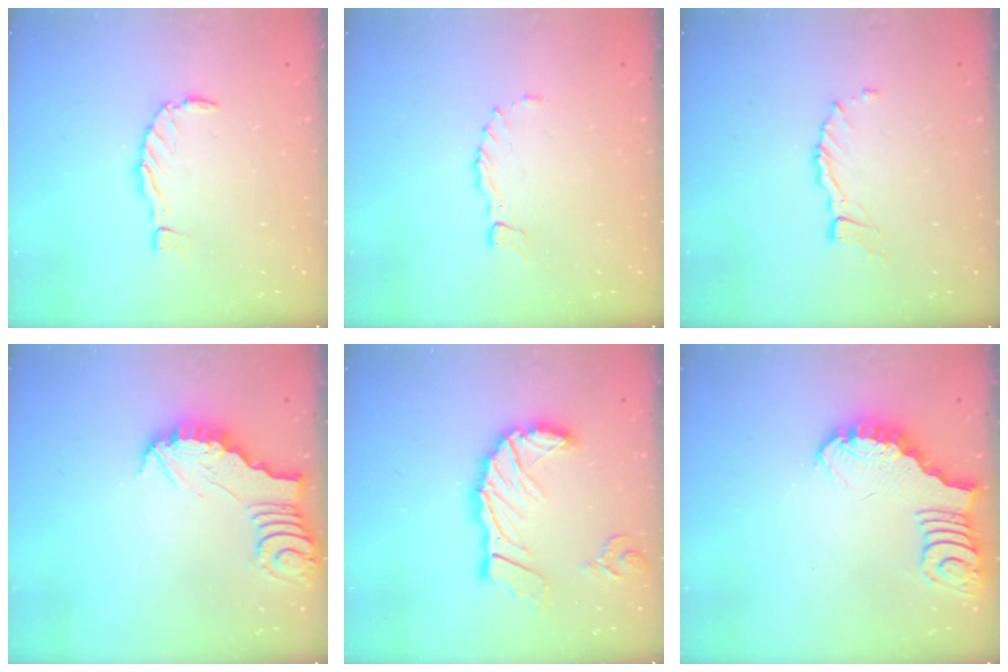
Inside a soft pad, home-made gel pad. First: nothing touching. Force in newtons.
{"total": 1.0, "press": 1.0, "slide": 0.3}
{"total": 6.2, "press": 6.2, "slide": 0.1}
{"total": 3.3, "press": 3.3, "slide": 0.4}
{"total": 17.4, "press": 17.3, "slide": 2.1}
{"total": 3.6, "press": 3.5, "slide": 0.6}